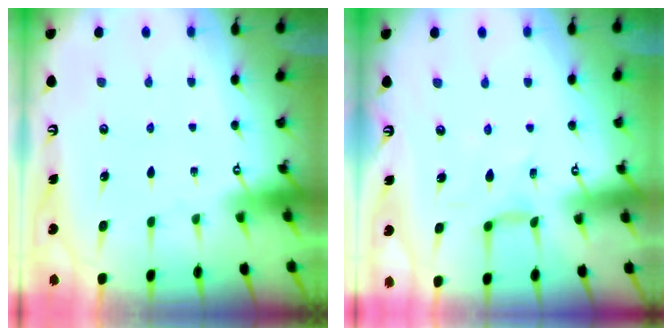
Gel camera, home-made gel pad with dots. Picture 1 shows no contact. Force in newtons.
{"total": 6.4, "press": 6.4, "slide": 0.4}